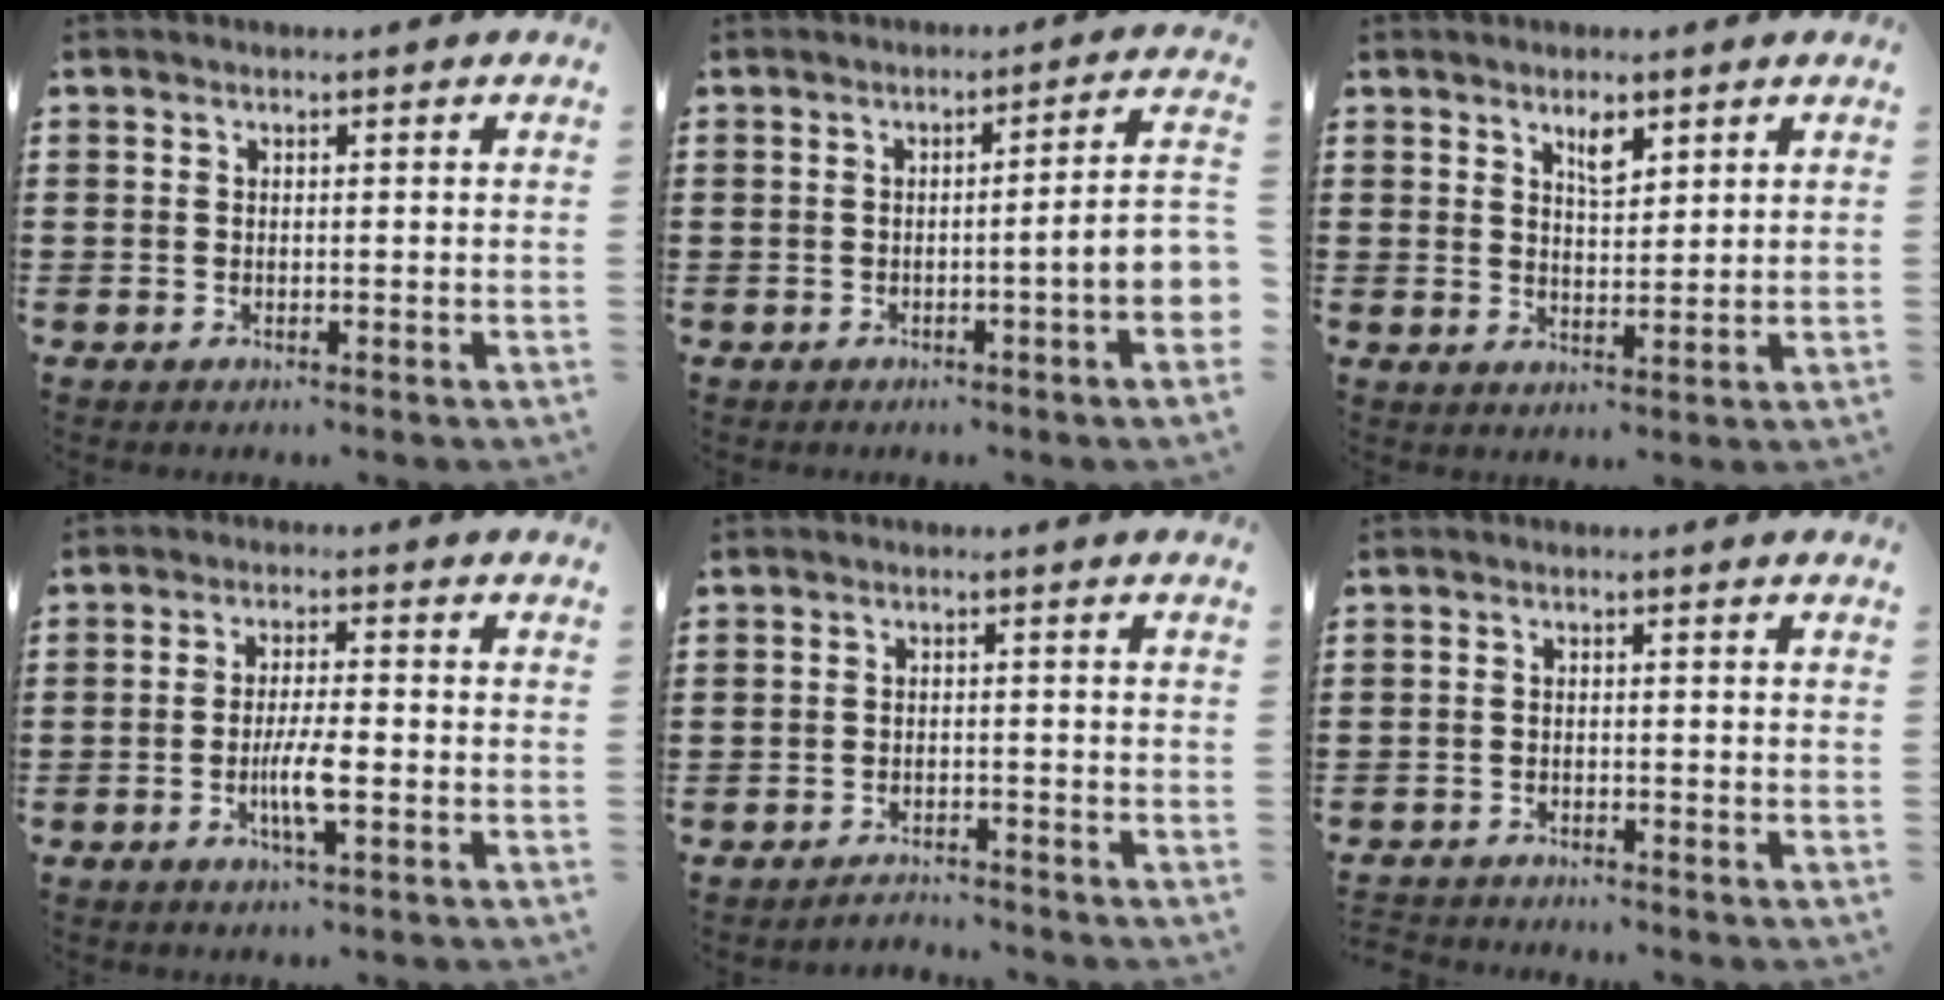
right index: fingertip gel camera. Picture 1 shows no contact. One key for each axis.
{"total": 6.3, "fx": -1.5, "fy": 0.1, "fz": 6.1, "tx": -0.093, "ty": -0.013, "tz": -0.025}
{"total": 3.2, "fx": 2.2, "fy": 1.2, "fz": 2.0, "tx": -0.029, "ty": -0.002, "tz": 0.036}
{"total": 5.3, "fx": -1.7, "fy": 0.9, "fz": 5.0, "tx": -0.097, "ty": -0.005, "tz": -0.033}
{"total": 2.1, "fx": -2.1, "fy": 0.2, "fz": -0.1, "tx": -0.005, "ty": 0.003, "tz": -0.047}
{"total": 1.6, "fx": -1.6, "fy": 0.1, "fz": -0.1, "tx": -0.003, "ty": 0.003, "tz": -0.036}